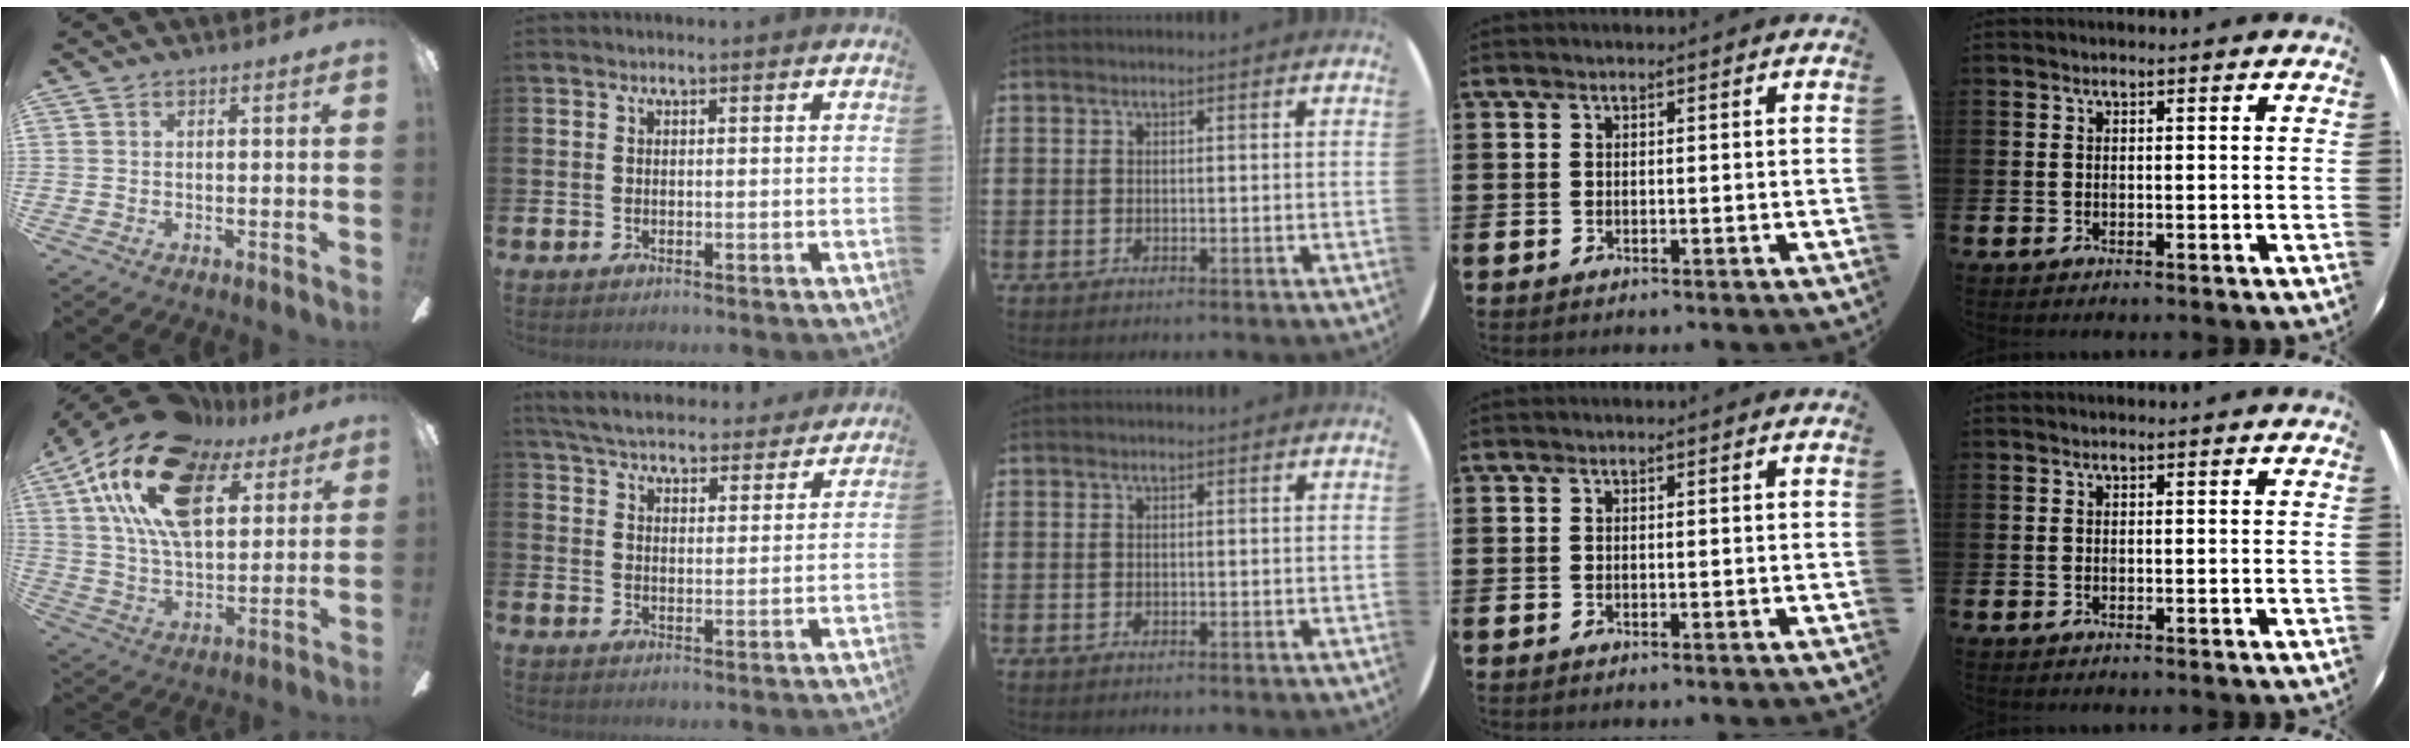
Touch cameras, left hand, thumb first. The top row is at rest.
{"thumb": {"total": 24.5, "force": [12.6, 12.4, 16.9], "torque": [-0.318, -0.047, 0.218]}, "index": {"total": 5.9, "force": [5.7, 1.0, 0.9], "torque": [-0.039, -0.042, 0.099]}}